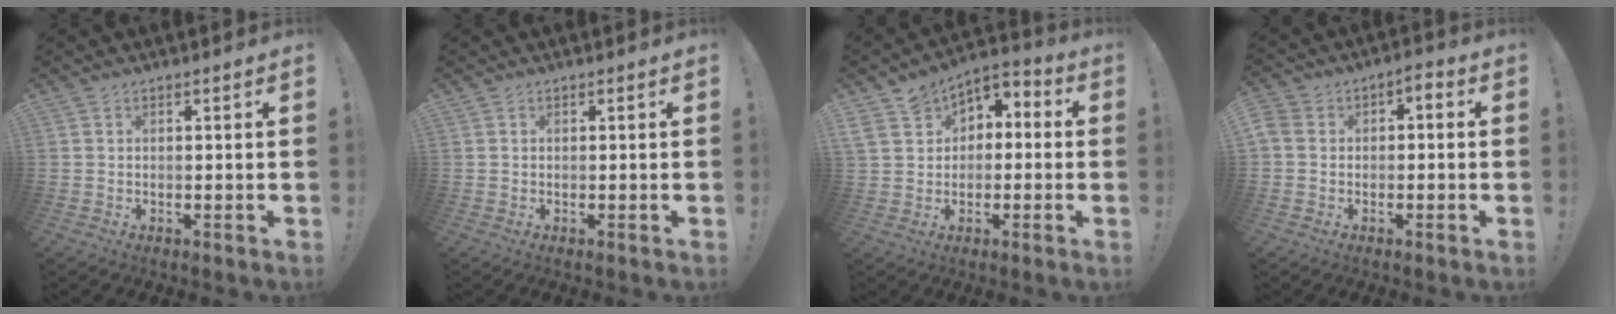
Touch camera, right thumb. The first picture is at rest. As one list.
[{"total": 0.0}, {"total": 6.8, "force": [1.5, 6.2, 2.2], "torque": [-0.020, -0.003, 0.031]}, {"total": 5.2, "force": [-2.5, 3.9, 2.5], "torque": [-0.046, 0.026, -0.046]}]